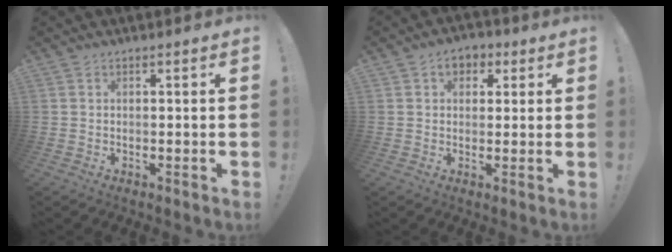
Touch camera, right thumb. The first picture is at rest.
{"total": 5.3, "force": [1.8, 4.0, 2.9], "torque": [-0.033, 0.000, 0.031]}